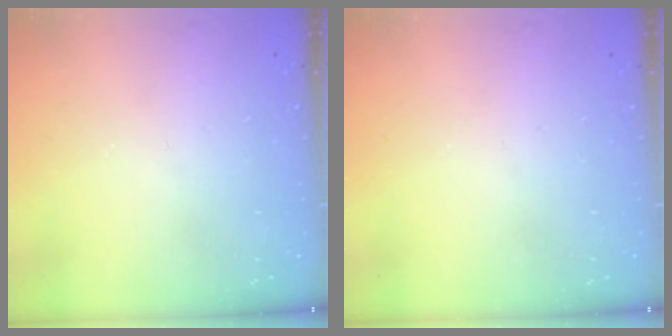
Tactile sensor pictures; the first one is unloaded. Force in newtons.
{"total": 0.0}